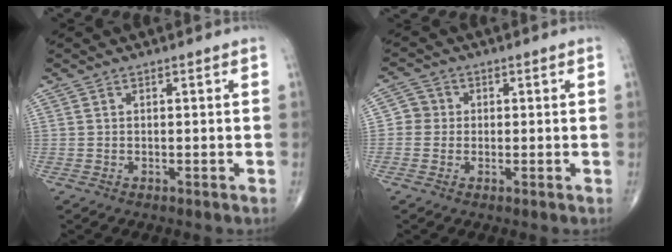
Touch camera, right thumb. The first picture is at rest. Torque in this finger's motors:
{"motor_torque": [-0.31, 0.10, -0.18, -0.09, 0.00]}